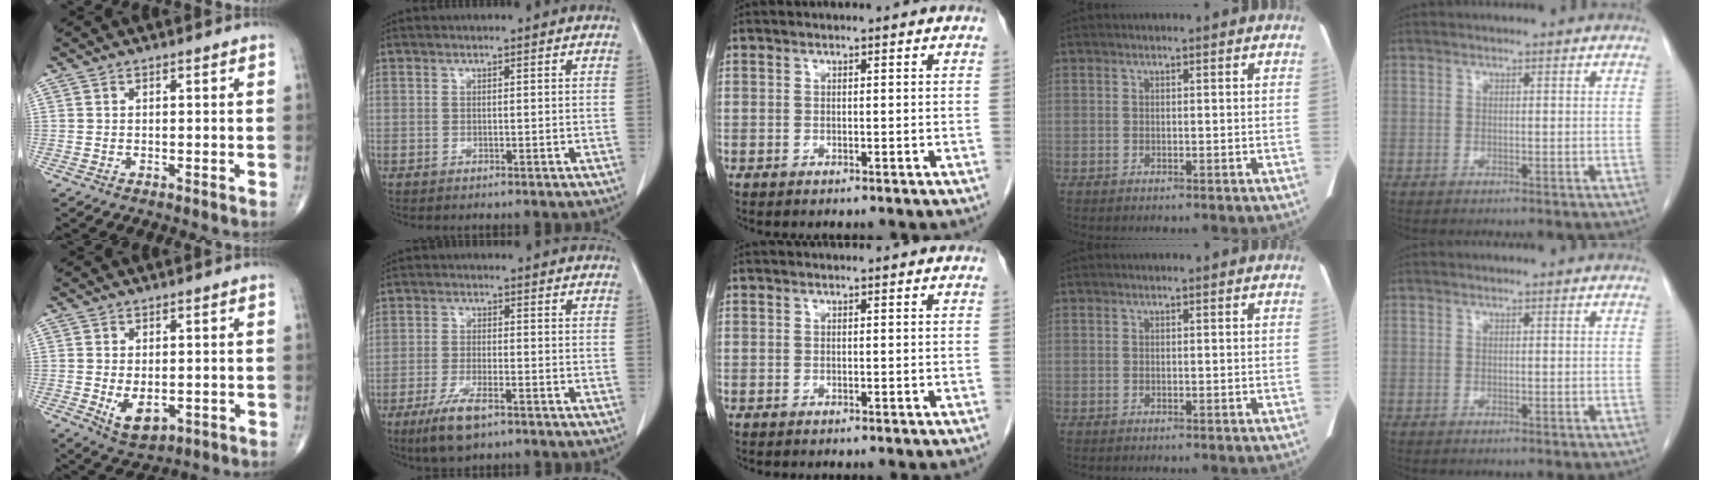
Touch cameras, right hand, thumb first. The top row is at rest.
{"thumb": {"total": 5.8, "force": [-1.0, 3.5, 4.5], "torque": [-0.067, -0.013, -0.004]}, "index": {"total": 6.5, "force": [-4.1, 1.5, 4.8], "torque": [-0.099, -0.013, -0.068]}}